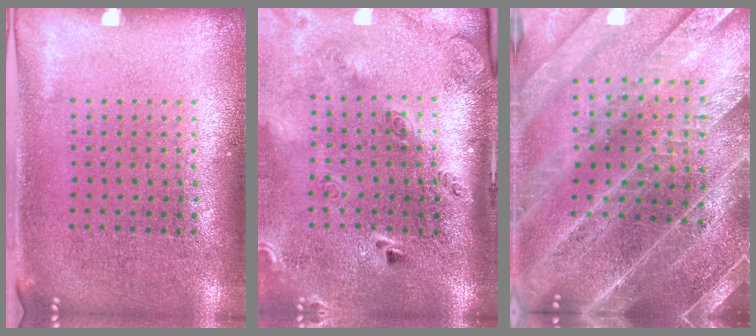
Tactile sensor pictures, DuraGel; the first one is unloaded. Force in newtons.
{"total": 2.9, "press": 2.0, "slide": 2.1}
{"total": 4.0, "press": 3.7, "slide": 1.6}